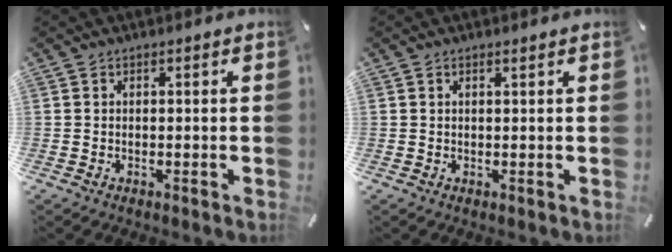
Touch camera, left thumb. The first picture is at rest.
{"total": 0.7, "force": [0.3, 0.0, 0.6], "torque": [-0.011, 0.000, 0.005]}